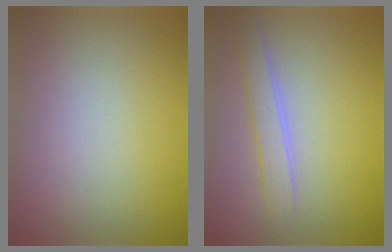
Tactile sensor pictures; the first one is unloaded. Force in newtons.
{"total": 2.2, "press": 2.2, "slide": 0.1}